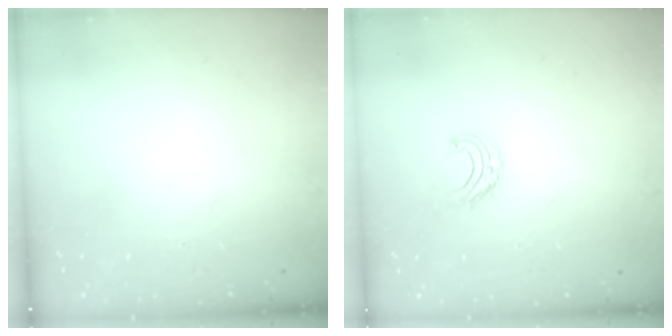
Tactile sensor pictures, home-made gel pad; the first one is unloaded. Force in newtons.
{"total": 6.3, "press": 6.3, "slide": 0.5}